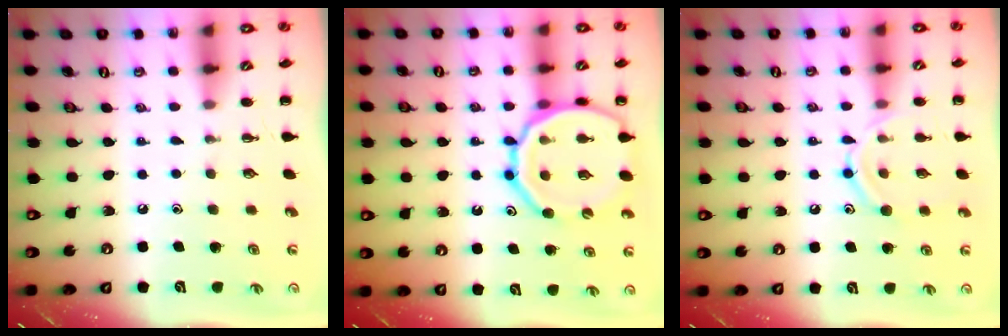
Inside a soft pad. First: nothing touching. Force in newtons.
{"total": 18.7, "press": 18.6, "slide": 2.3}
{"total": 11.6, "press": 11.5, "slide": 1.4}